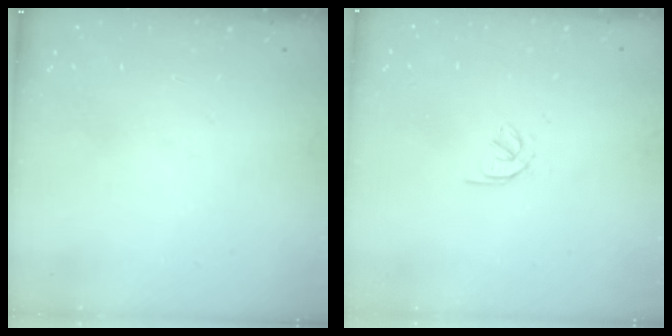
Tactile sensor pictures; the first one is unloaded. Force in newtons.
{"total": 1.7, "press": 1.6, "slide": 0.6}